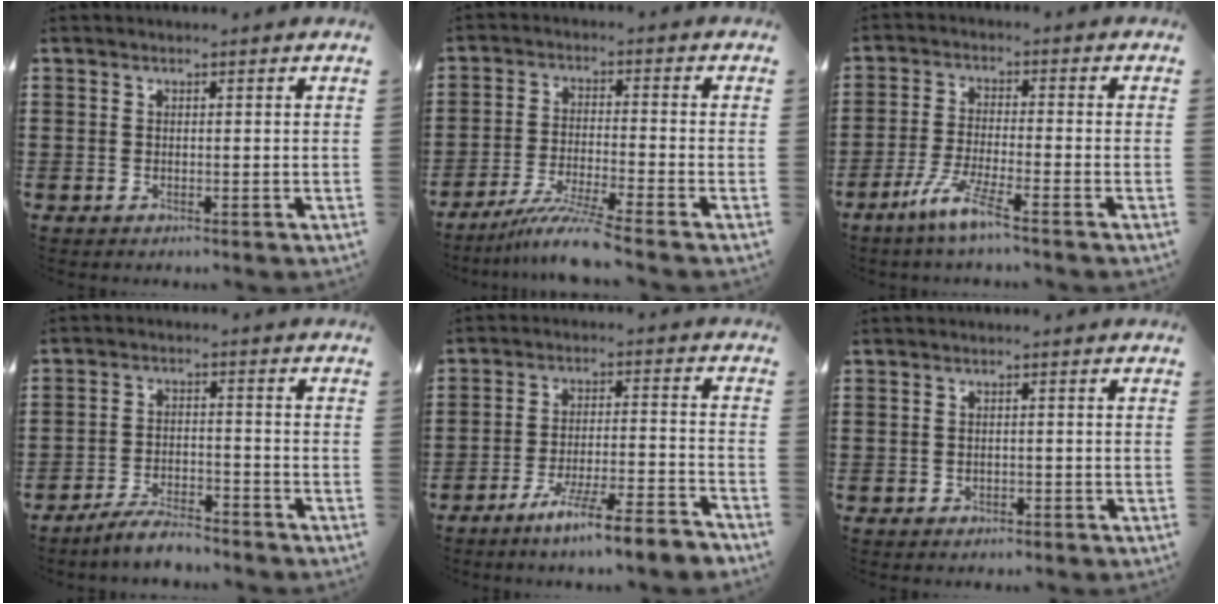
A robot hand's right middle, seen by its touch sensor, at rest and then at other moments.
{"total": 6.7, "force": [-5.5, -0.5, 3.8], "torque": [-0.077, -0.020, -0.106]}
{"total": 5.9, "force": [-4.2, 0.0, 4.1], "torque": [-0.092, -0.011, -0.080]}
{"total": 5.0, "force": [-4.7, 0.5, 1.6], "torque": [-0.032, 0.003, -0.093]}
{"total": 7.8, "force": [-6.7, -0.5, 4.0], "torque": [-0.071, -0.004, -0.128]}
{"total": 0.8, "force": [-0.7, 0.5, 0.0], "torque": [-0.004, 0.001, -0.016]}